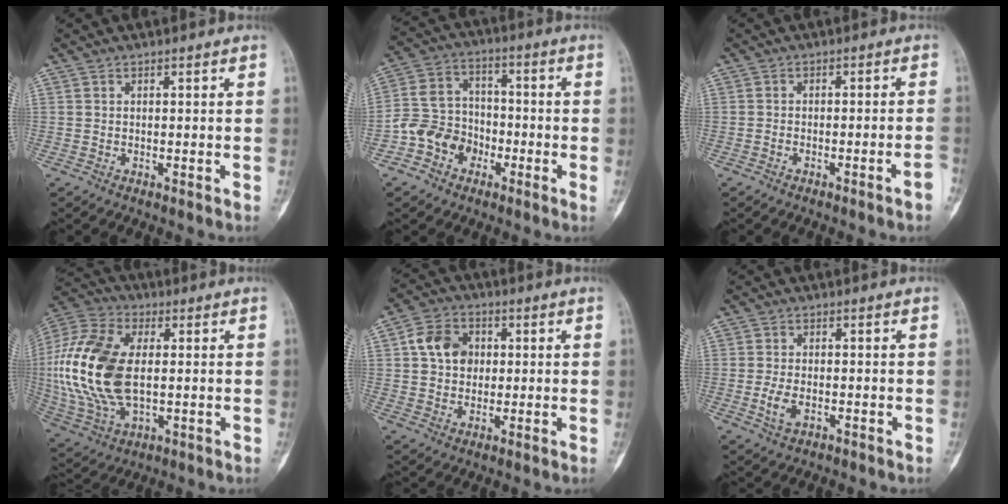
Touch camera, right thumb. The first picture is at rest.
{"total": 9.9, "force": [-4.3, 8.0, 3.9], "torque": [-0.046, 0.045, -0.088]}
{"total": 3.2, "force": [-2.0, 0.0, 2.5], "torque": [-0.035, 0.016, -0.030]}
{"total": 21.6, "force": [0.7, 12.3, 17.7], "torque": [-0.390, -0.001, 0.019]}
{"total": 8.5, "force": [1.3, 6.8, 5.0], "torque": [-0.064, 0.009, 0.016]}
{"total": 3.6, "force": [-1.2, 1.9, 2.8], "torque": [-0.060, 0.001, -0.020]}